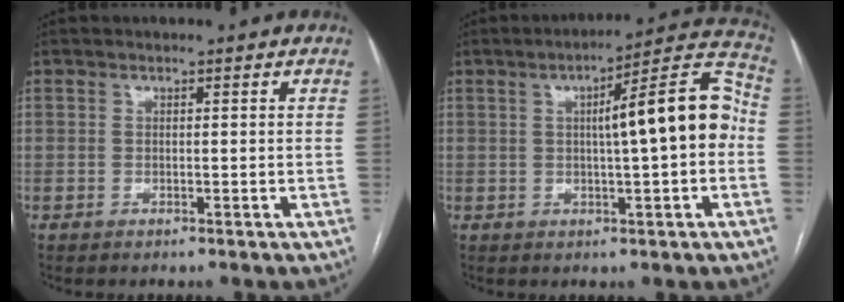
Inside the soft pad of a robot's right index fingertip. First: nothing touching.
{"total": 12.5, "force": [0.4, 1.6, 12.4], "torque": [-0.169, 0.038, 0.003]}